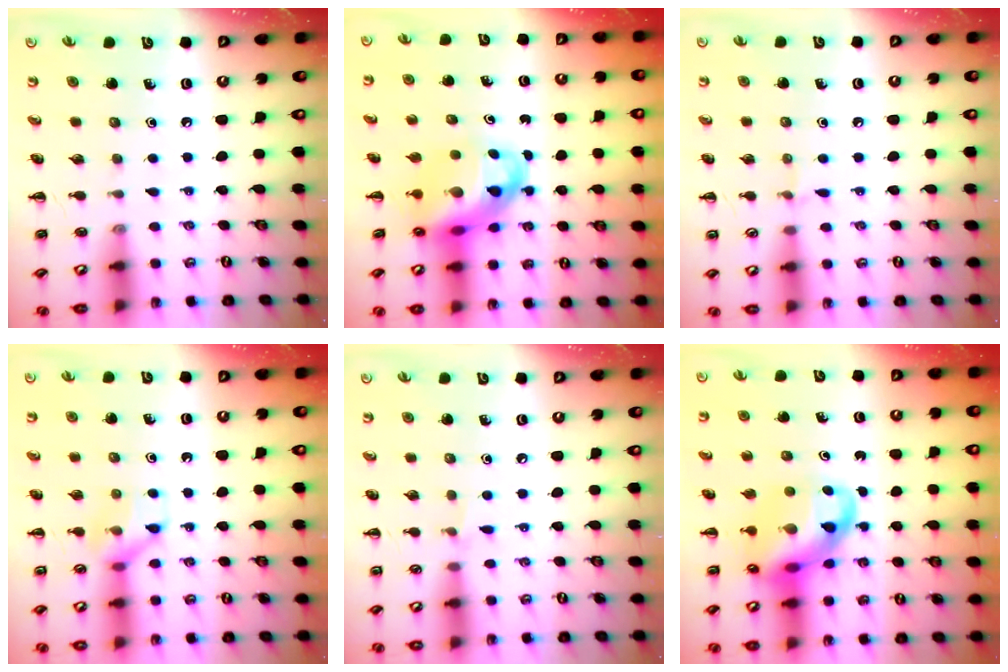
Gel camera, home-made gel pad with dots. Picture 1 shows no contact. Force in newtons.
{"total": 11.9, "press": 11.5, "slide": 3.1}
{"total": 4.1, "press": 3.9, "slide": 1.4}
{"total": 8.7, "press": 8.7, "slide": 0.5}
{"total": 3.5, "press": 3.3, "slide": 1.0}
{"total": 14.8, "press": 14.3, "slide": 3.8}